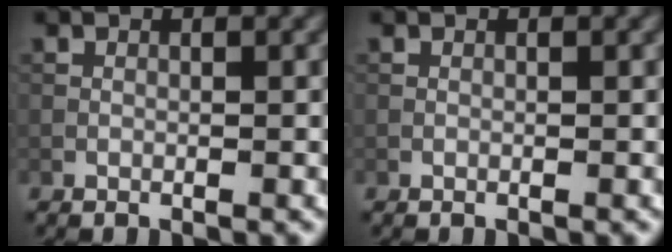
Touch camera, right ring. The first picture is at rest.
{"total": 0.0}